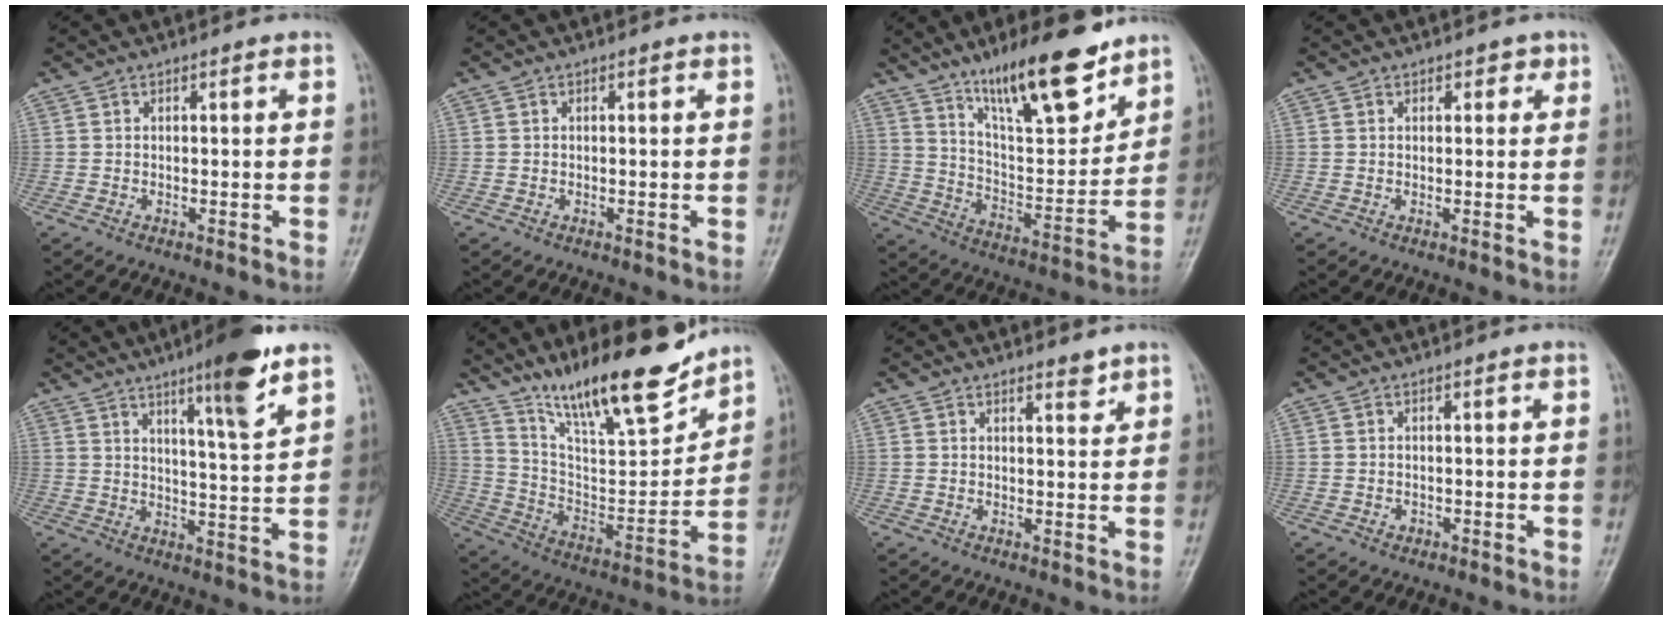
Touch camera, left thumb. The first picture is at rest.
{"total": 0.0}
{"total": 18.7, "force": [13.1, 5.3, 12.2], "torque": [-0.160, -0.082, 0.227]}
{"total": 2.0, "force": [1.0, 1.4, 1.0], "torque": [0.007, -0.001, 0.008]}
{"total": 11.0, "force": [6.8, 1.1, 8.6], "torque": [-0.124, -0.041, 0.103]}
{"total": 20.4, "force": [15.7, 4.8, 12.1], "torque": [-0.162, -0.088, 0.276]}
{"total": 1.9, "force": [1.6, 0.6, 0.8], "torque": [-0.002, -0.012, 0.024]}
{"total": 0.9, "force": [-0.4, 0.7, 0.3], "torque": [0.000, 0.003, -0.005]}